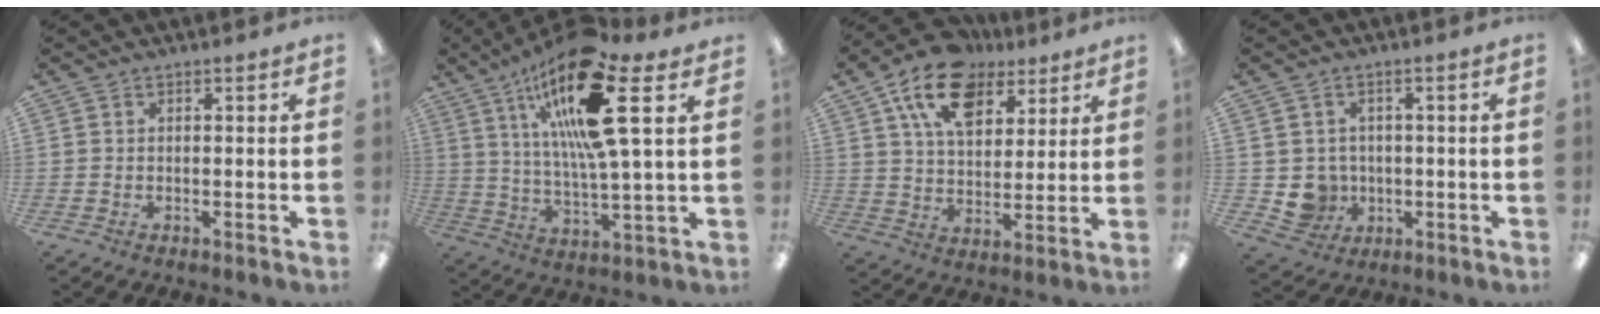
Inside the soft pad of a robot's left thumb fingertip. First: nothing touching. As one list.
[{"total": 21.3, "force": [10.7, 5.2, 17.7], "torque": [-0.329, -0.034, 0.163]}, {"total": 15.9, "force": [9.4, 9.5, 8.5], "torque": [-0.145, -0.034, 0.171]}, {"total": 5.7, "force": [0.3, 5.6, 1.1], "torque": [-0.025, 0.004, 0.012]}]